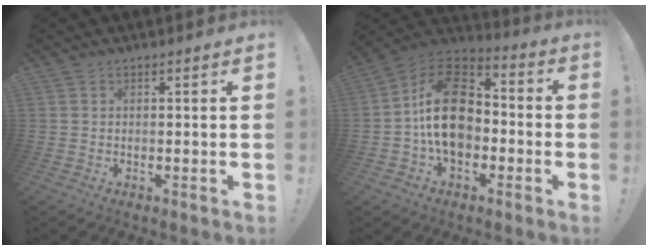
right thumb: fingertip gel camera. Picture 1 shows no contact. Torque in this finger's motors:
{"motor_torque": [1.76, 2.50, 1.37, -1.20, 0.63]}